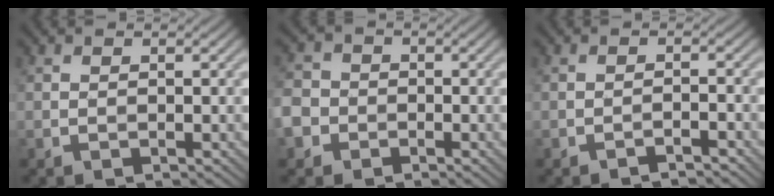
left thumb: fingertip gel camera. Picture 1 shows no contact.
{"total": 4.3, "force": [-2.0, 3.7, 1.1], "torque": [-0.033, -0.007, -0.056]}
{"total": 1.6, "force": [-1.5, 0.0, 0.6], "torque": [-0.007, 0.006, -0.030]}